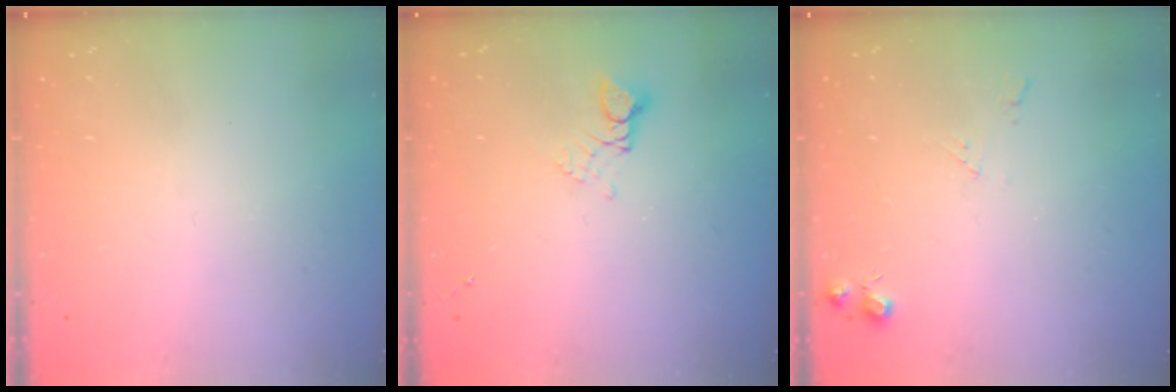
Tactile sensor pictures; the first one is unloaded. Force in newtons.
{"total": 2.9, "press": 2.9, "slide": 0.4}
{"total": 5.0, "press": 4.9, "slide": 0.8}